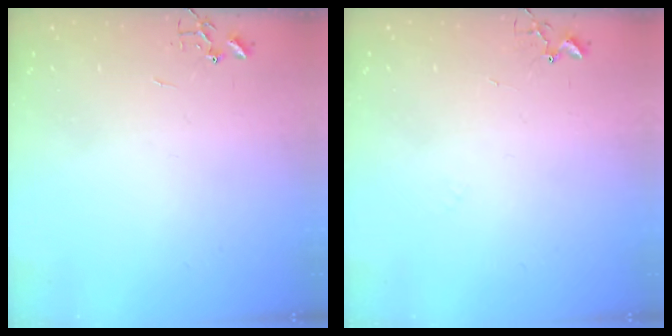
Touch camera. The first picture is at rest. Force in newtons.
{"total": 4.9, "press": 4.9, "slide": 0.5}